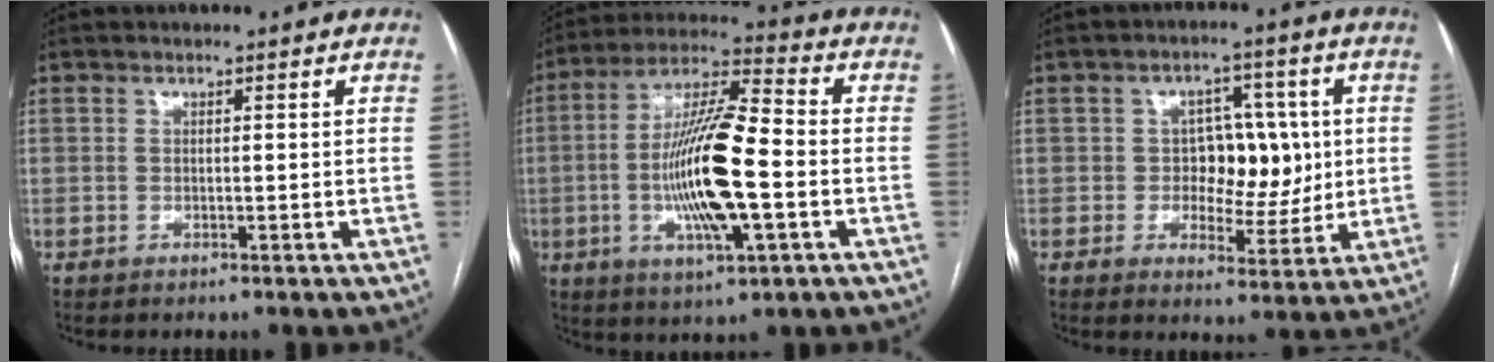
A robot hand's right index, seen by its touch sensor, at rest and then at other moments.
{"total": 15.8, "force": [-2.8, 2.8, 15.3], "torque": [-0.294, 0.002, -0.048]}
{"total": 7.9, "force": [0.6, 5.5, 5.6], "torque": [-0.062, 0.019, 0.016]}